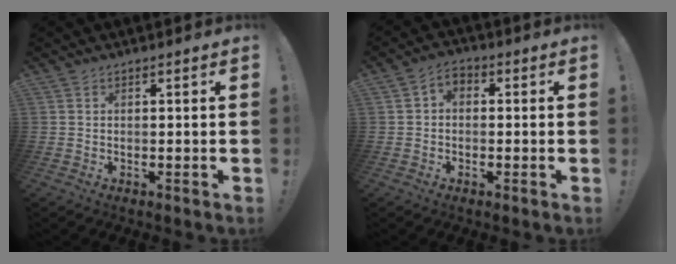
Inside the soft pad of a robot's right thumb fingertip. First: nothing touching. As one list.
[{"total": 3.4, "force": [-0.9, 2.6, 2.0], "torque": [-0.033, 0.008, -0.015]}]